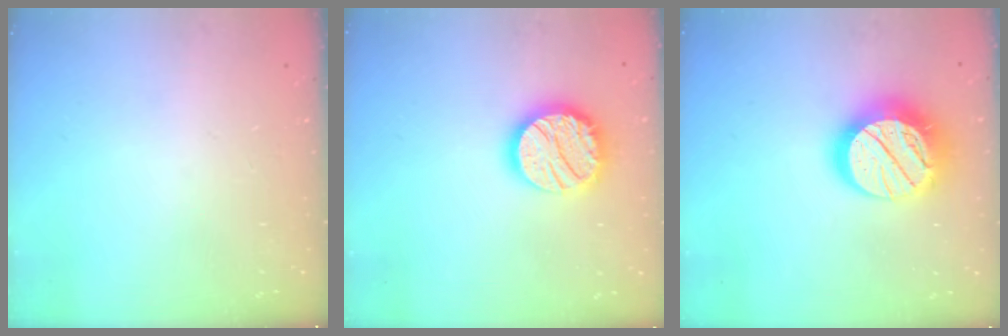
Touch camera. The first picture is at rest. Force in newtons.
{"total": 18.1, "press": 18.1, "slide": 1.3}
{"total": 21.1, "press": 21.1, "slide": 1.7}